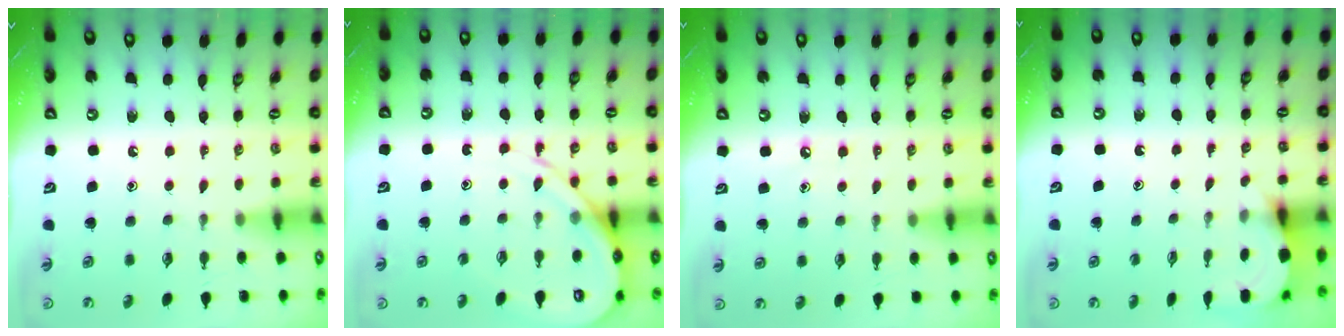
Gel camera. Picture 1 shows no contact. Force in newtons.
{"total": 11.5, "press": 11.5, "slide": 1.2}
{"total": 3.9, "press": 3.9, "slide": 0.6}
{"total": 5.1, "press": 5.1, "slide": 0.3}